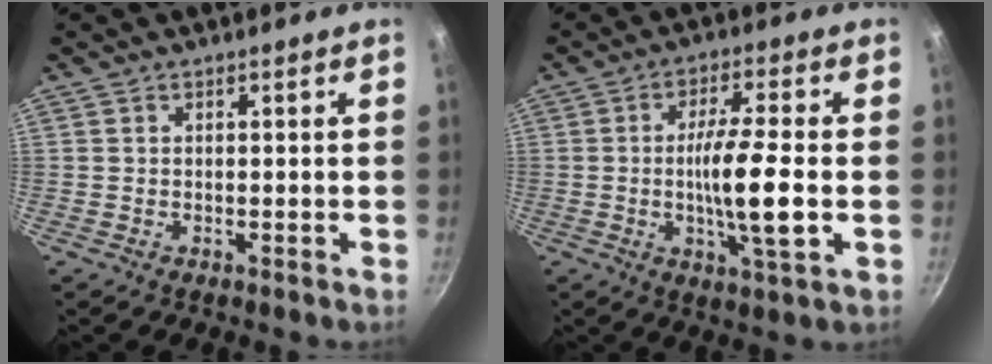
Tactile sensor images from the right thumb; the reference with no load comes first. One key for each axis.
{"total": 11.0, "fx": -1.0, "fy": 1.6, "fz": 10.8, "tx": -0.191, "ty": 0.004, "tz": -0.021}